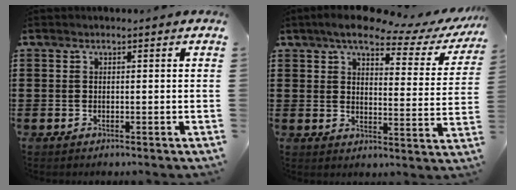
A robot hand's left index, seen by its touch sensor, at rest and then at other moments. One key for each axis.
{"total": 6.9, "fx": 5.4, "fy": 2.0, "fz": 3.9, "tx": -0.083, "ty": -0.016, "tz": 0.088}